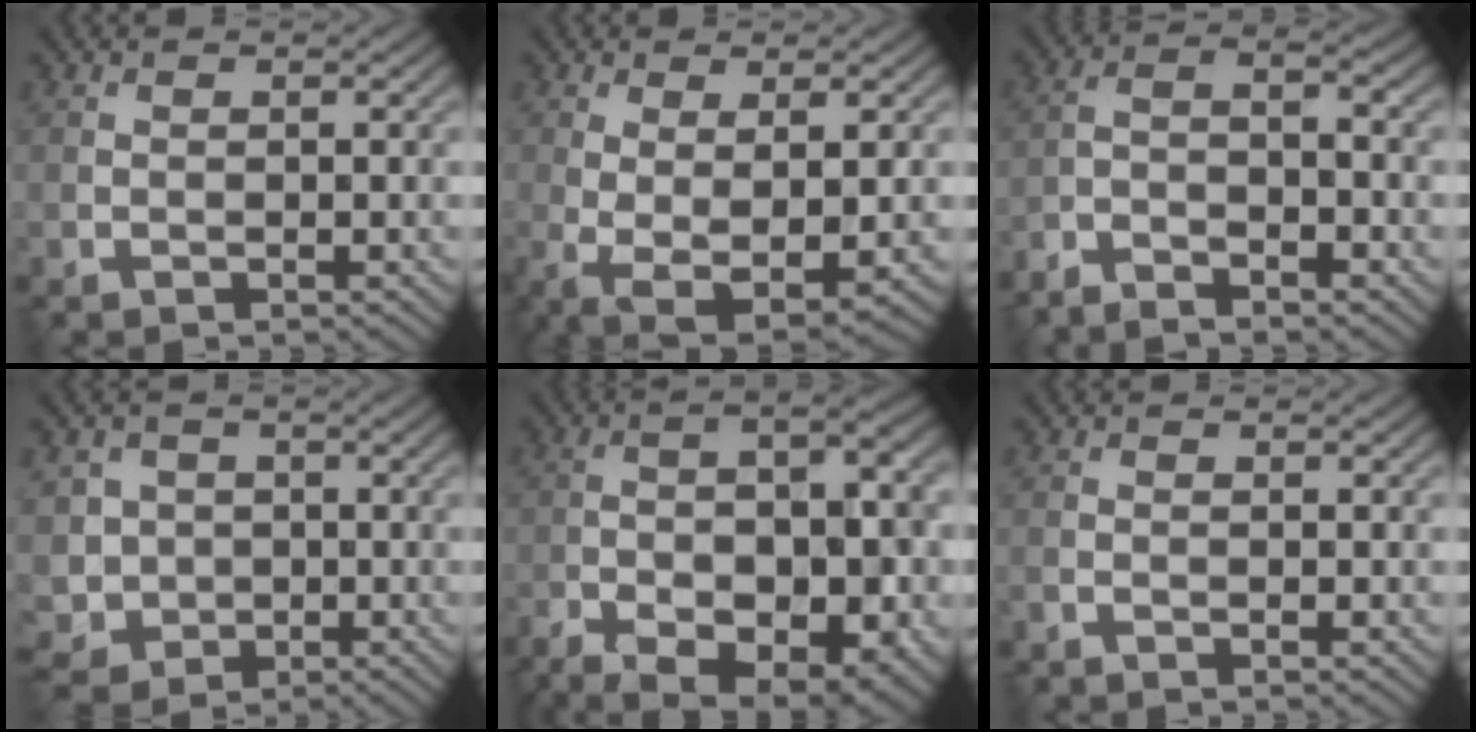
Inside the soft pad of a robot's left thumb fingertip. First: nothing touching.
{"total": 6.0, "force": [-0.9, 2.2, 5.5], "torque": [-0.123, -0.019, -0.007]}
{"total": 5.2, "force": [-4.0, 0.8, 3.3], "torque": [-0.065, -0.002, -0.081]}
{"total": 4.7, "force": [-0.1, 4.6, 1.2], "torque": [-0.040, -0.013, -0.011]}
{"total": 16.6, "force": [-7.9, 6.4, 13.1], "torque": [-0.216, -0.019, -0.110]}
{"total": 1.0, "force": [-0.5, 0.1, 0.8], "torque": [-0.018, 0.001, -0.013]}